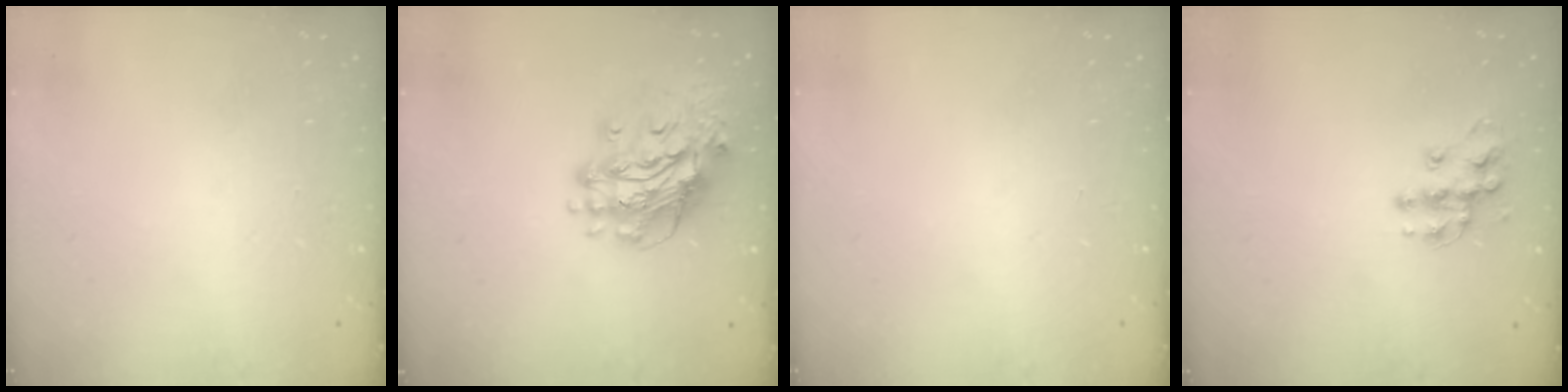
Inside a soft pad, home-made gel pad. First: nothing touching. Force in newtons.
{"total": 15.8, "press": 15.7, "slide": 1.7}
{"total": 0.0}
{"total": 10.8, "press": 10.8, "slide": 0.6}